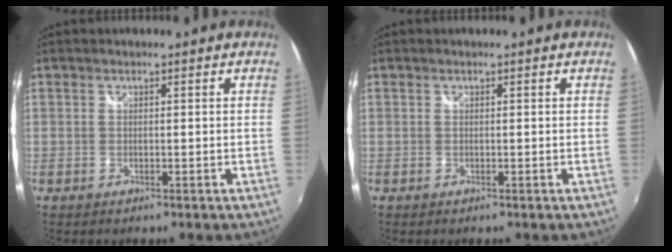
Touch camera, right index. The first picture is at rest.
{"total": 0.0}